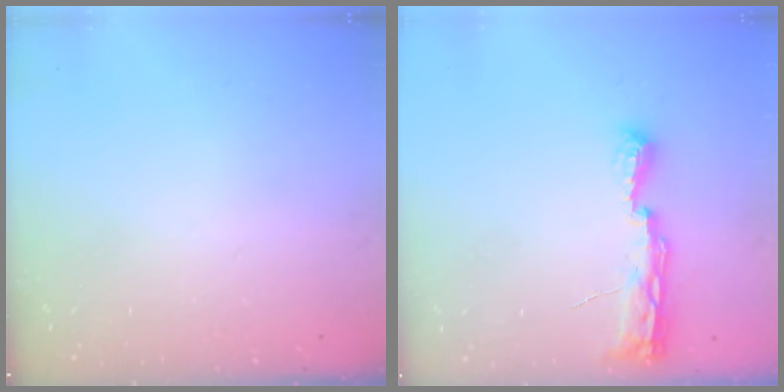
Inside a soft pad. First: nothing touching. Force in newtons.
{"total": 8.0, "press": 8.0, "slide": 0.8}